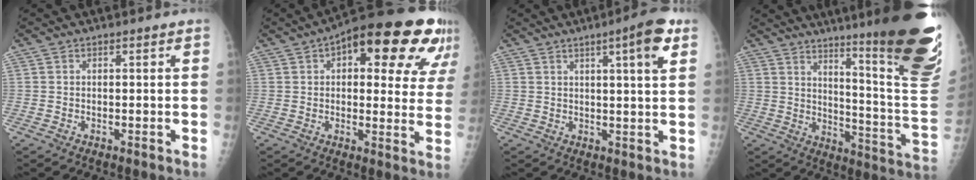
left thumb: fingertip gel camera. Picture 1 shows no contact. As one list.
[{"total": 21.3, "force": [10.2, 8.7, 16.5], "torque": [-0.184, 0.005, 0.128]}, {"total": 7.5, "force": [3.7, 0.8, 6.5], "torque": [-0.089, -0.012, 0.048]}, {"total": 26.7, "force": [16.8, 2.3, 20.6], "torque": [-0.226, -0.113, 0.233]}]